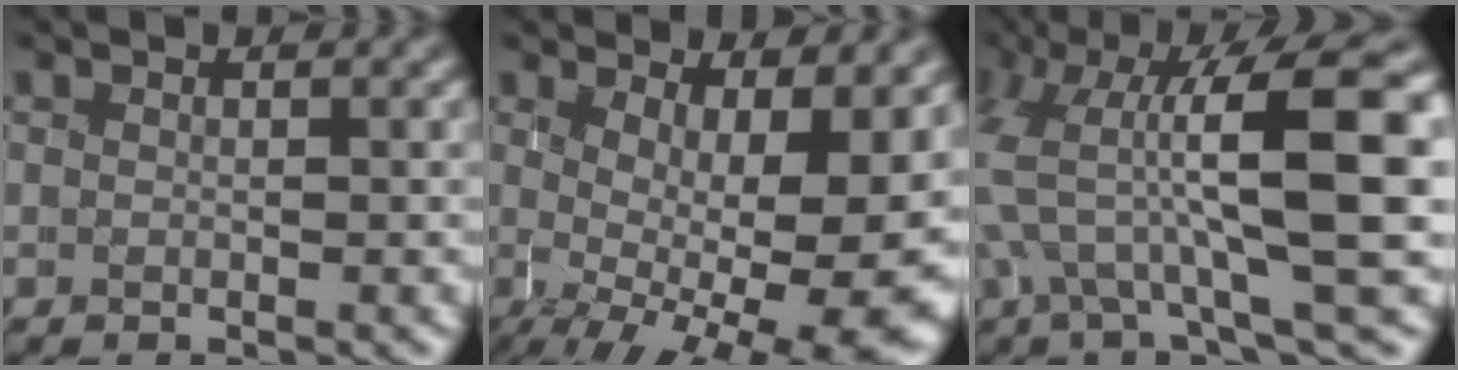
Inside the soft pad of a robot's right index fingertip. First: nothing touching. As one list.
[{"total": 10.8, "force": [-0.9, 4.4, 9.8], "torque": [-0.129, -0.039, 0.013]}, {"total": 12.0, "force": [2.4, 4.6, 10.8], "torque": [-0.173, 0.007, 0.036]}]